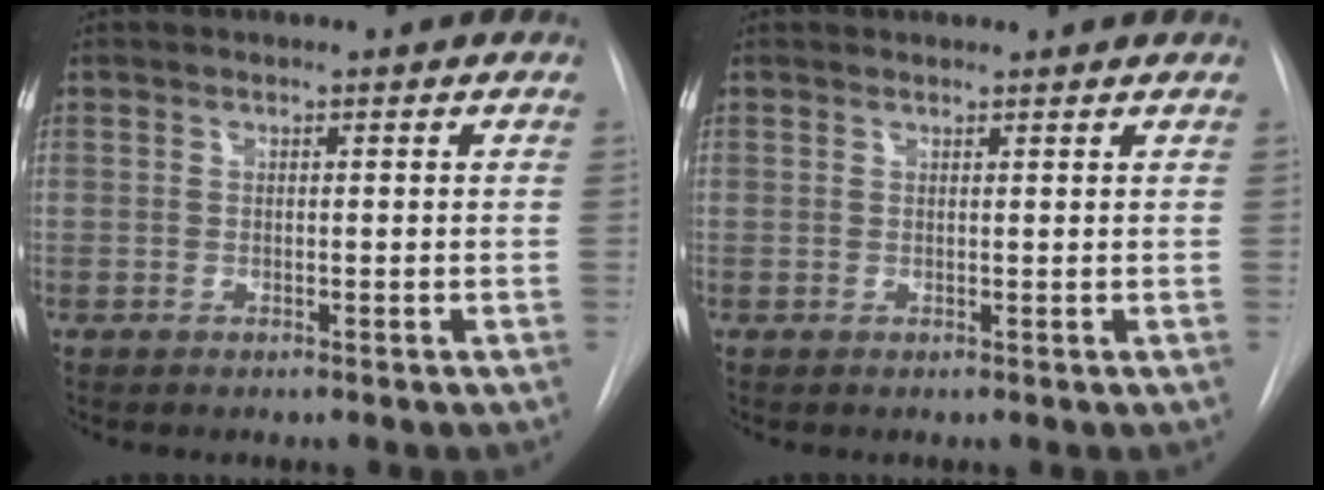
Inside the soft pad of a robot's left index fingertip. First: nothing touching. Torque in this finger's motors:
{"motor_torque": [0.05, -0.04, -0.09, 0.01]}